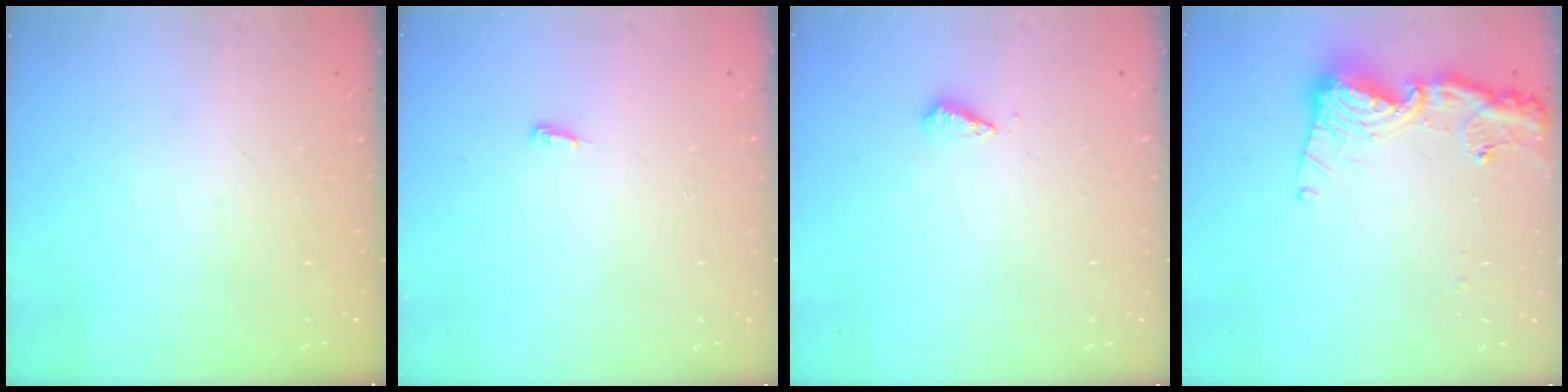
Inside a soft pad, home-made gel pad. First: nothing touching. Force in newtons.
{"total": 3.4, "press": 3.3, "slide": 0.7}
{"total": 2.8, "press": 2.8, "slide": 0.7}
{"total": 14.4, "press": 14.3, "slide": 1.9}